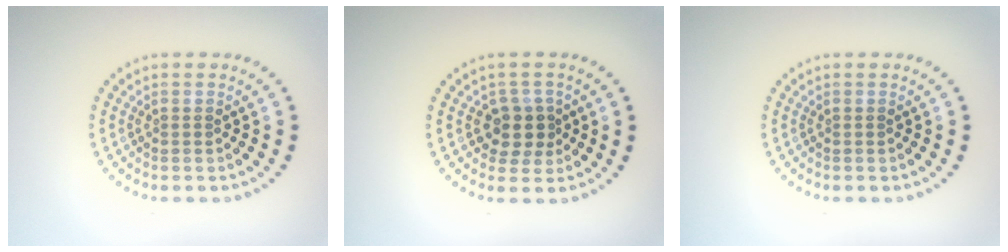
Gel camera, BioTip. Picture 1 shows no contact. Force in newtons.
{"total": 2.5, "press": 2.3, "slide": 1.1}
{"total": 0.0}